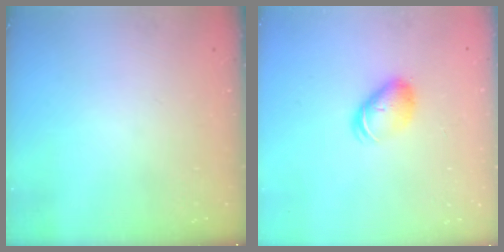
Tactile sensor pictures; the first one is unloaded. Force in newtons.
{"total": 7.8, "press": 7.8, "slide": 0.5}